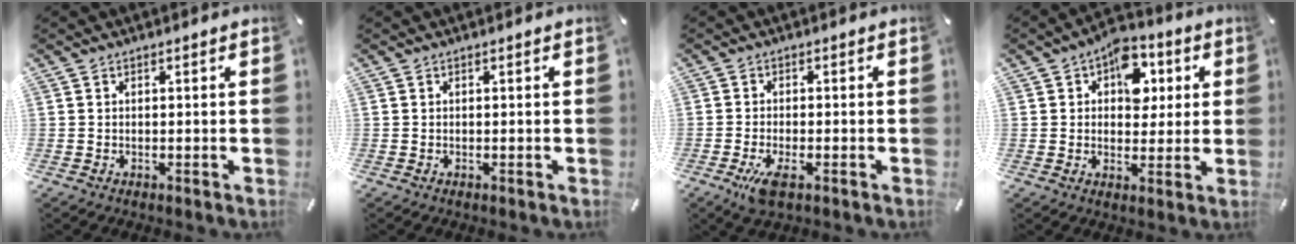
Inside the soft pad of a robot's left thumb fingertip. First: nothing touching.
{"total": 0.0}
{"total": 4.8, "force": [-2.3, 1.5, 4.0], "torque": [-0.079, -0.006, -0.038]}
{"total": 10.5, "force": [3.0, 7.4, 6.8], "torque": [-0.080, -0.003, 0.047]}